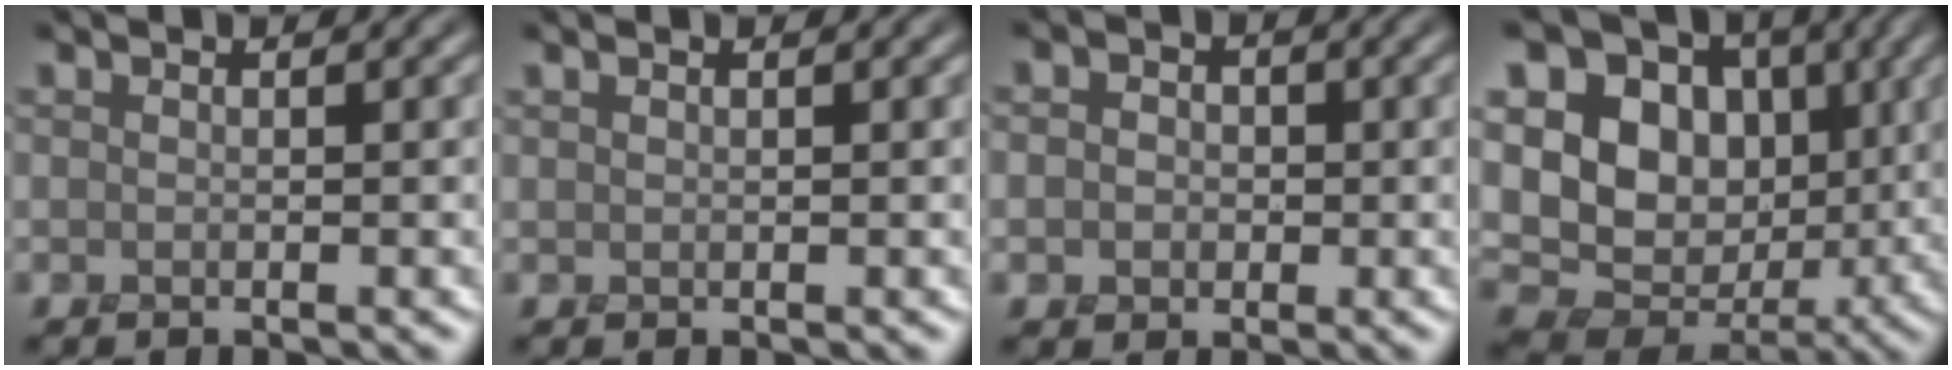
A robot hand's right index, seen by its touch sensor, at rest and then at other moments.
{"total": 0.0}
{"total": 2.7, "force": [-0.1, 2.5, 1.2], "torque": [-0.008, 0.008, -0.018]}
{"total": 14.7, "force": [2.2, 11.6, 8.9], "torque": [-0.171, 0.020, 0.036]}